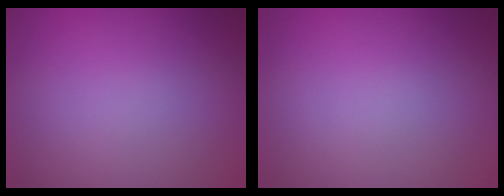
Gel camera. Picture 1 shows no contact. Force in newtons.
{"total": 0.0}